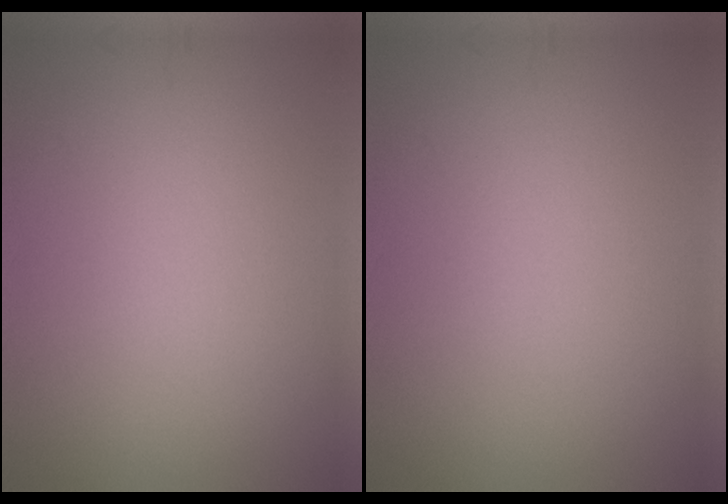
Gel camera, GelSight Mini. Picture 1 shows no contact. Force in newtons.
{"total": 0.0}